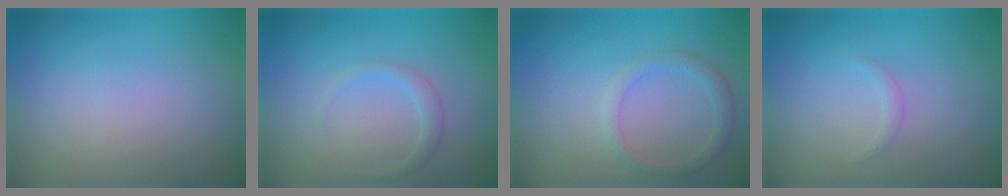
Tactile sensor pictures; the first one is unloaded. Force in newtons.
{"total": 1.3, "press": 1.3, "slide": 0.0}
{"total": 1.7, "press": 1.7, "slide": 0.2}
{"total": 0.6, "press": 0.6, "slide": 0.0}